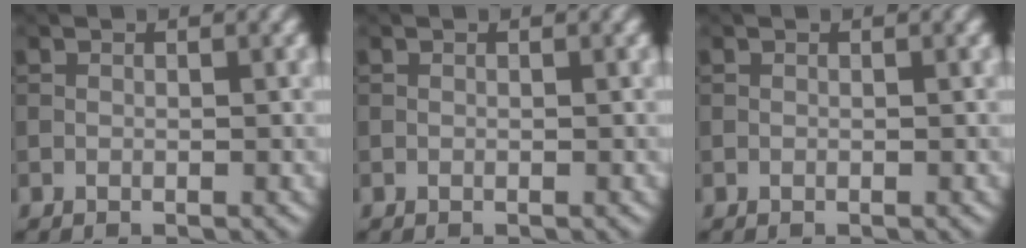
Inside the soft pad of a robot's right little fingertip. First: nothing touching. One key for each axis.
{"total": 0.0}
{"total": 0.0}